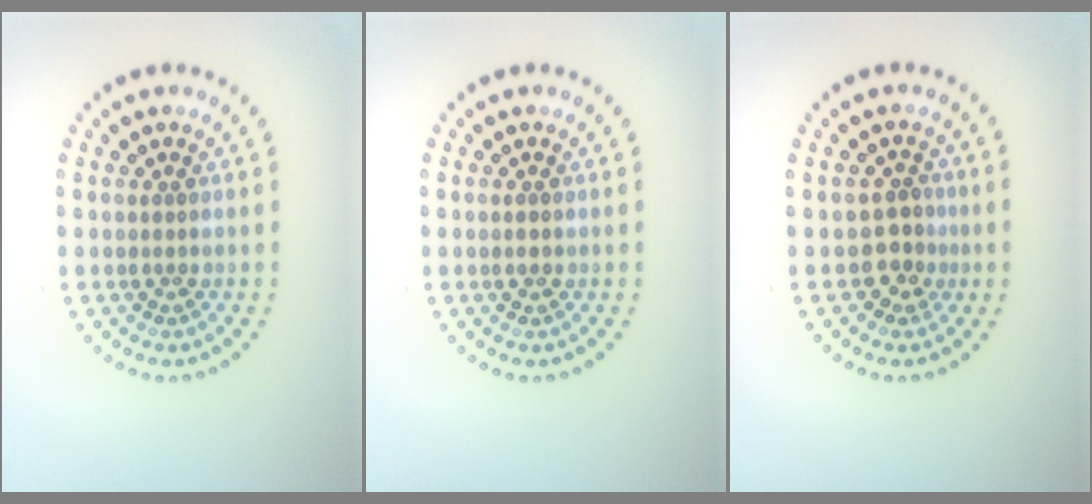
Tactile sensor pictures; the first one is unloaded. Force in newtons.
{"total": 1.0, "press": 1.0, "slide": 0.1}
{"total": 2.1, "press": 1.9, "slide": 0.8}